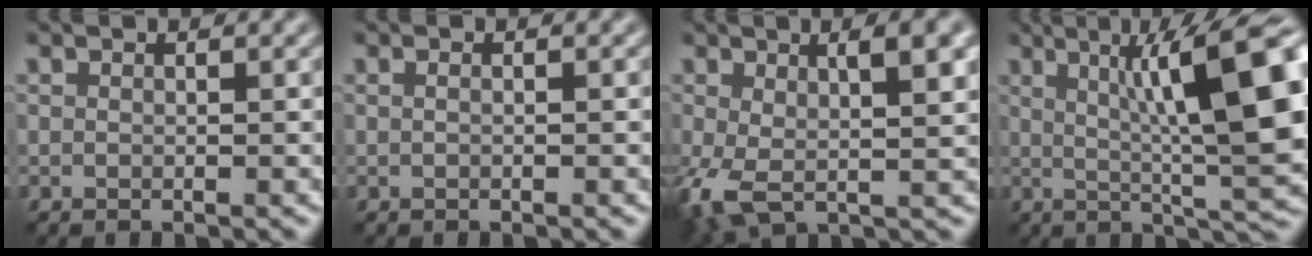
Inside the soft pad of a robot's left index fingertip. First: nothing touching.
{"total": 0.6, "force": [0.2, 0.2, 0.5], "torque": [-0.005, -0.009, 0.001]}
{"total": 7.8, "force": [0.7, 3.2, 7.0], "torque": [-0.136, -0.008, 0.013]}
{"total": 12.4, "force": [2.2, 2.5, 12.0], "torque": [-0.152, 0.014, 0.033]}